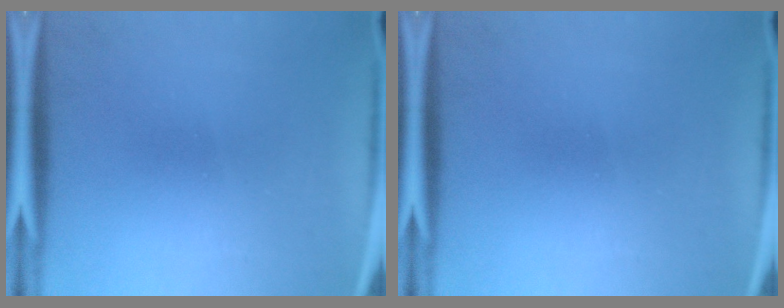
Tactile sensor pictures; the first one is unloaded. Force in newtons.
{"total": 0.0}